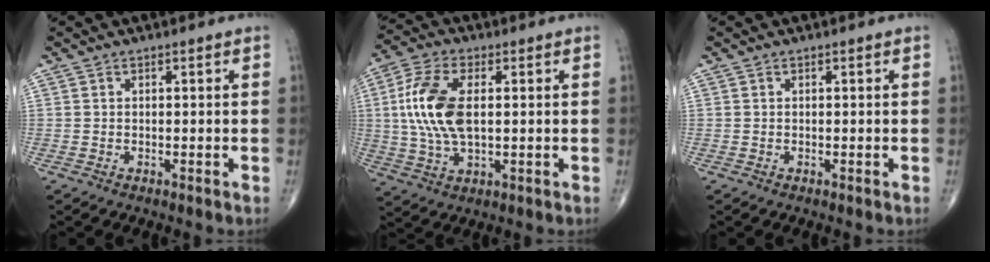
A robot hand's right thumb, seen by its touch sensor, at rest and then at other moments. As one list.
[{"total": 12.9, "force": [1.4, 6.5, 11.1], "torque": [-0.241, 0.004, 0.027]}, {"total": 0.0}]